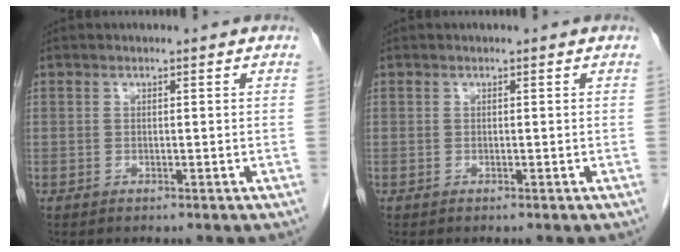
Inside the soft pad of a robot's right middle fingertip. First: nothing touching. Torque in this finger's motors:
{"motor_torque": [0.32, -0.26, 0.02, -0.01]}